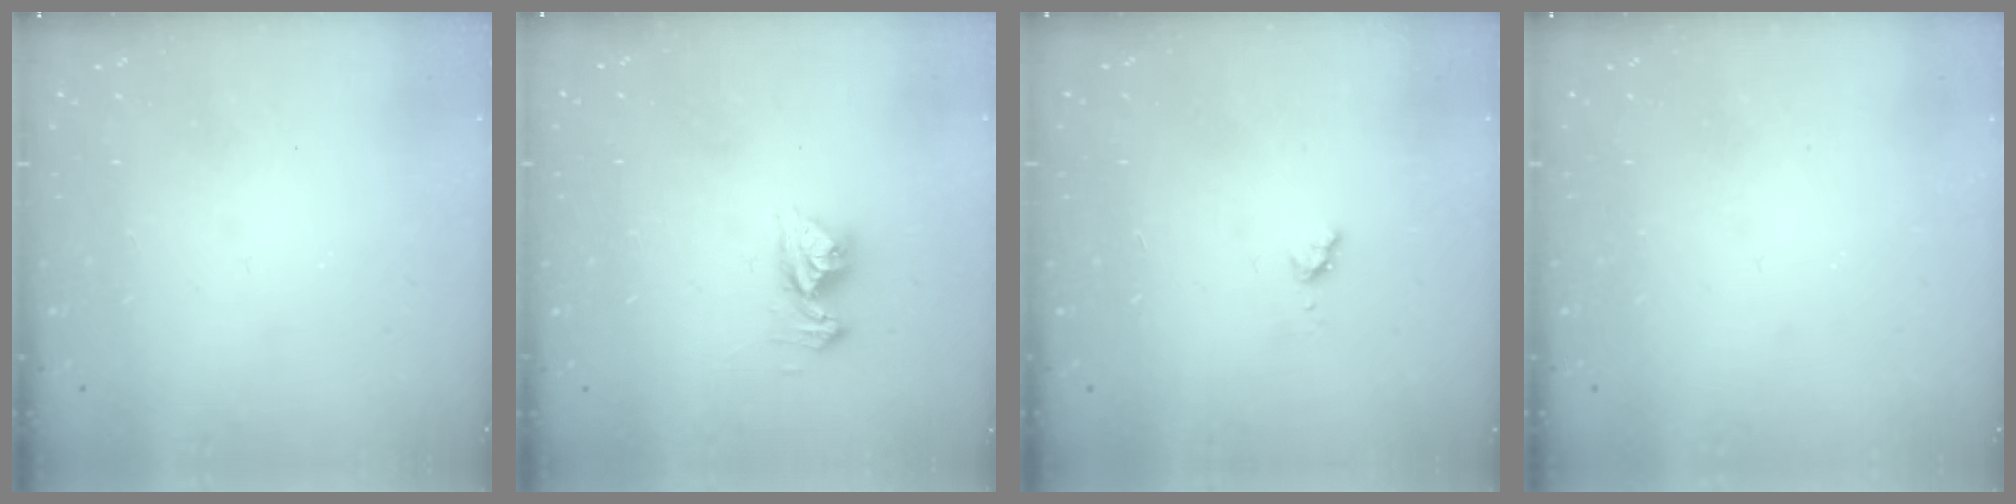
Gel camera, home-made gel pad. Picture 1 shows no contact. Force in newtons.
{"total": 9.6, "press": 9.6, "slide": 1.0}
{"total": 4.4, "press": 4.4, "slide": 0.3}
{"total": 0.0}